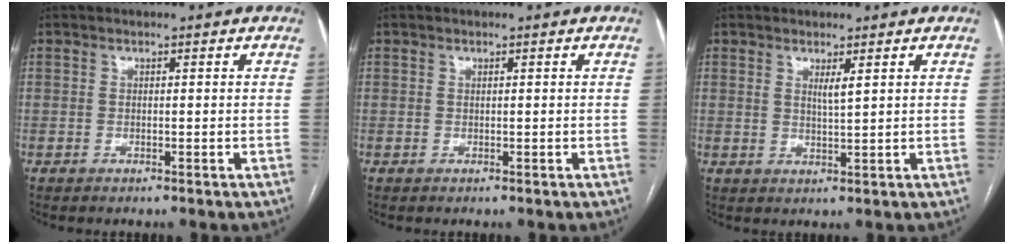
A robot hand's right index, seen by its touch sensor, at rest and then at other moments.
{"total": 0.0}
{"total": 1.9, "force": [1.0, 0.0, 1.7], "torque": [-0.034, -0.008, 0.019]}